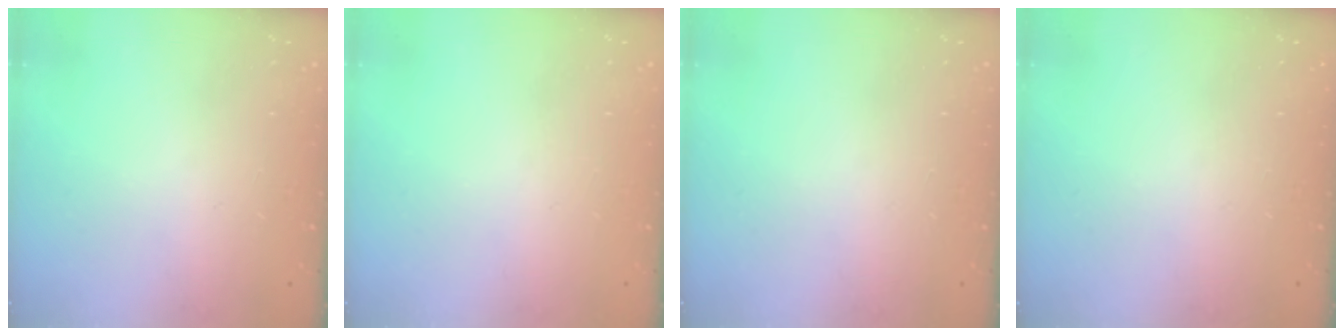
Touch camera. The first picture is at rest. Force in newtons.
{"total": 0.0}
{"total": 0.0}
{"total": 0.0}